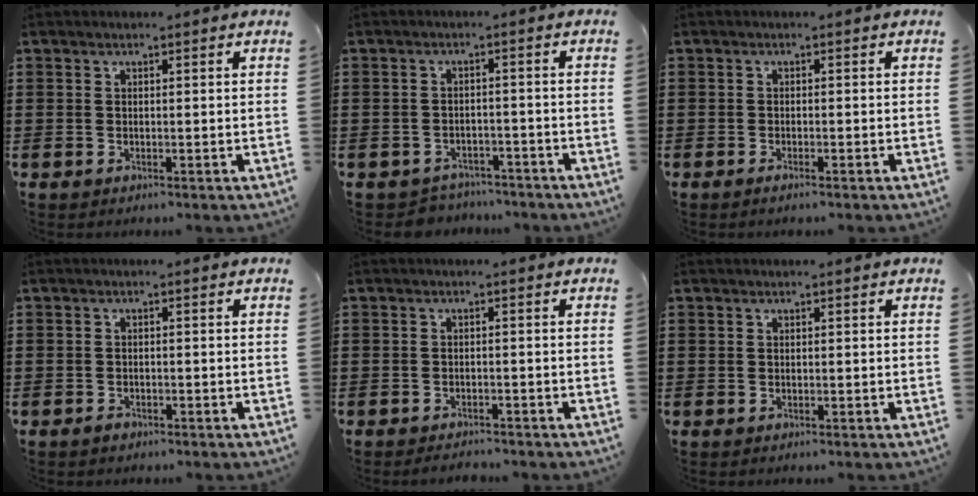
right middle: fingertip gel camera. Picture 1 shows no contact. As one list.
[{"total": 2.6, "force": [-2.5, 0.6, -0.2], "torque": [-0.005, 0.000, -0.056]}, {"total": 0.6, "force": [-0.4, 0.0, 0.4], "torque": [-0.008, -0.004, -0.008]}, {"total": 0.9, "force": [-0.7, 0.3, 0.3], "torque": [-0.008, -0.001, -0.015]}, {"total": 1.4, "force": [-1.4, 0.0, 0.2], "torque": [-0.008, 0.000, -0.029]}, {"total": 0.0}]